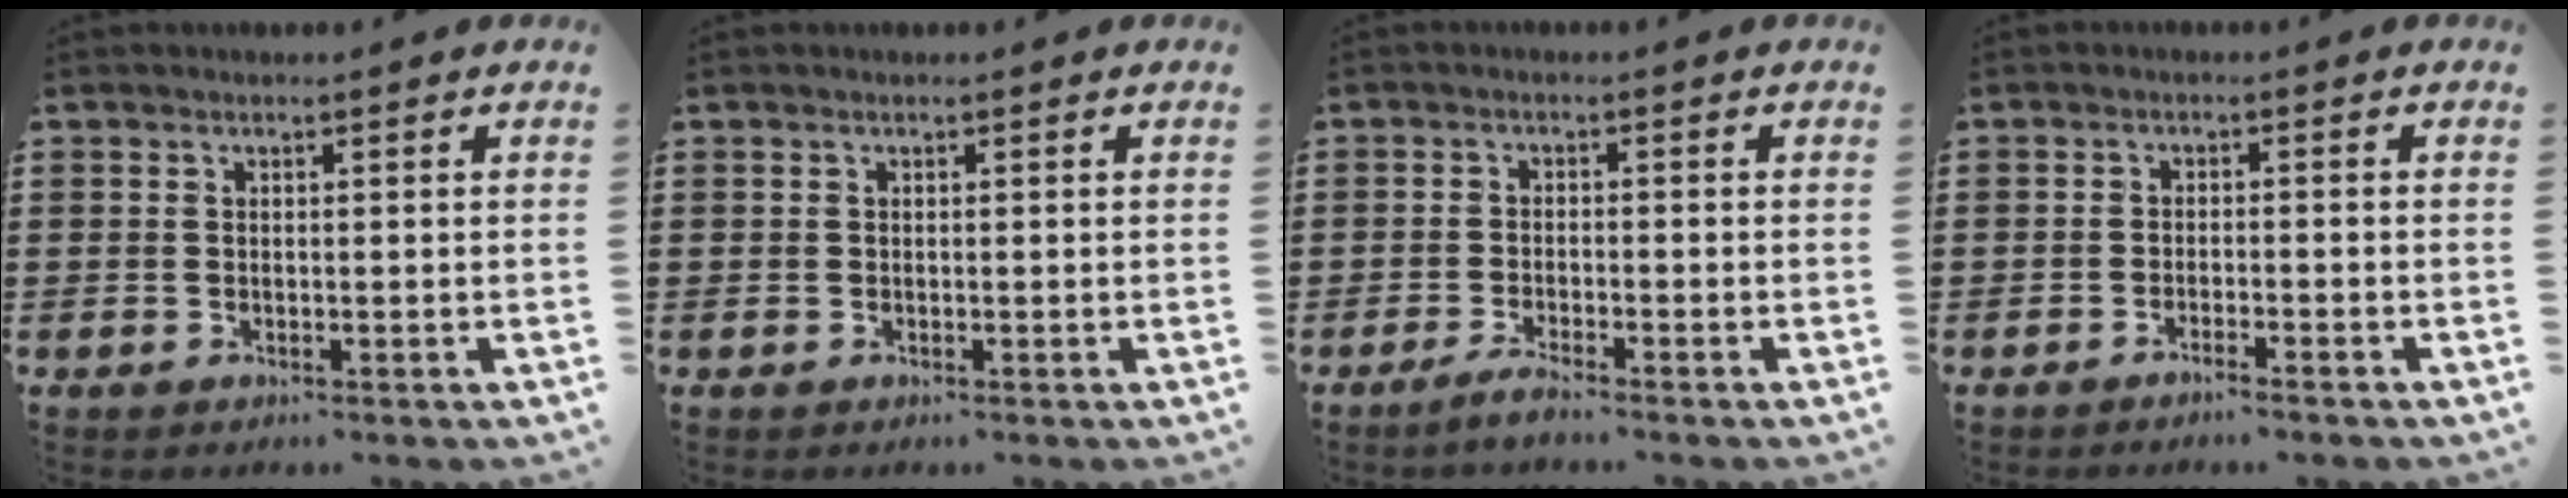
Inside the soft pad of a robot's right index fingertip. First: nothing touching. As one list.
[{"total": 0.0}, {"total": 2.2, "force": [-2.0, -0.2, 0.9], "torque": [-0.014, 0.003, -0.037]}, {"total": 1.8, "force": [-1.6, -0.3, 0.6], "torque": [-0.010, -0.001, -0.031]}]